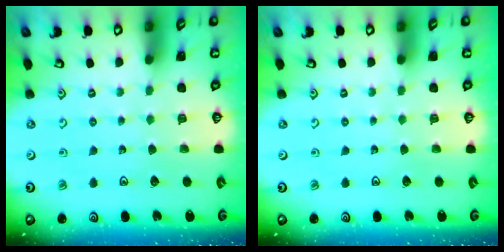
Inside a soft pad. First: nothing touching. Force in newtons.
{"total": 0.0}